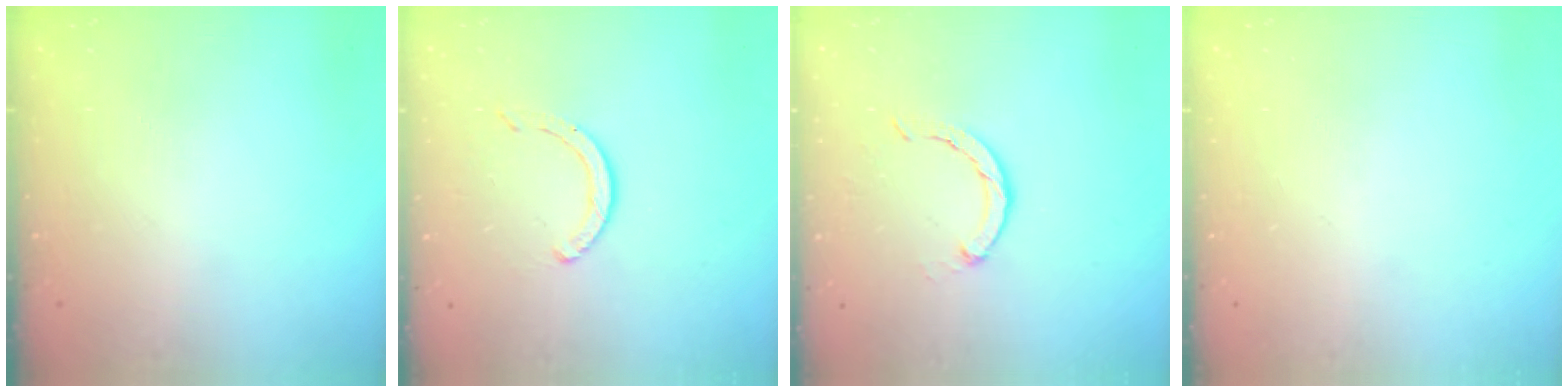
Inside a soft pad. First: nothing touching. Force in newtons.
{"total": 3.8, "press": 3.8, "slide": 0.3}
{"total": 2.3, "press": 2.3, "slide": 0.3}
{"total": 0.0}